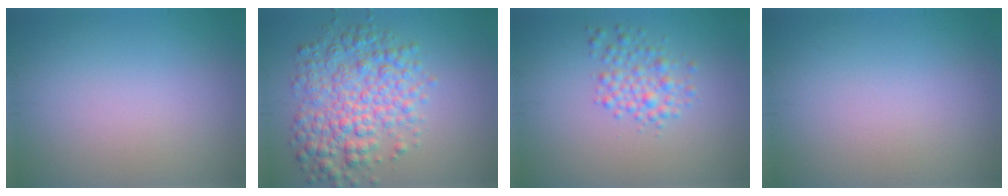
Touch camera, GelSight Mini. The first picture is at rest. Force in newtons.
{"total": 6.5, "press": 6.5, "slide": 0.0}
{"total": 2.6, "press": 2.6, "slide": 0.1}
{"total": 0.0}